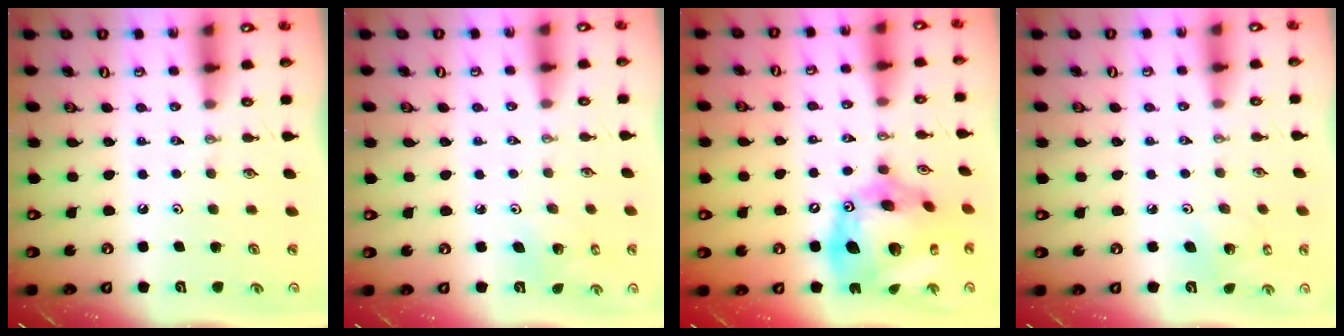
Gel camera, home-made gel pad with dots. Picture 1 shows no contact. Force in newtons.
{"total": 2.4, "press": 2.4, "slide": 0.1}
{"total": 25.3, "press": 25.2, "slide": 3.0}
{"total": 3.6, "press": 3.6, "slide": 0.3}